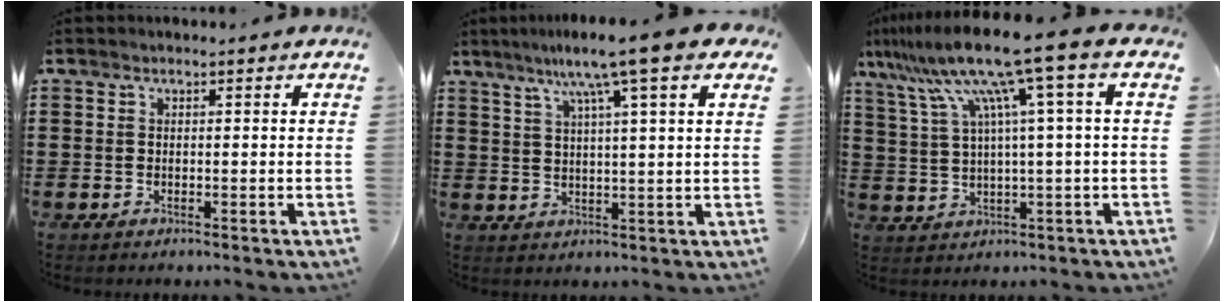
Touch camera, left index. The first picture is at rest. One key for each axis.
{"total": 9.2, "fx": 5.8, "fy": -0.1, "fz": 7.1, "tx": -0.146, "ty": -0.012, "tz": 0.094}
{"total": 11.3, "fx": 5.6, "fy": -0.2, "fz": 9.8, "tx": -0.217, "ty": -0.026, "tz": 0.083}